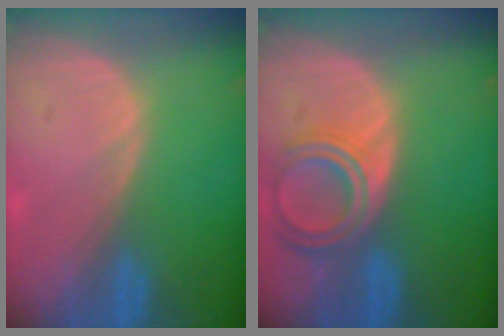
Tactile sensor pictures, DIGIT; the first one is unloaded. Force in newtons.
{"total": 6.7, "press": 6.1, "slide": 2.8}